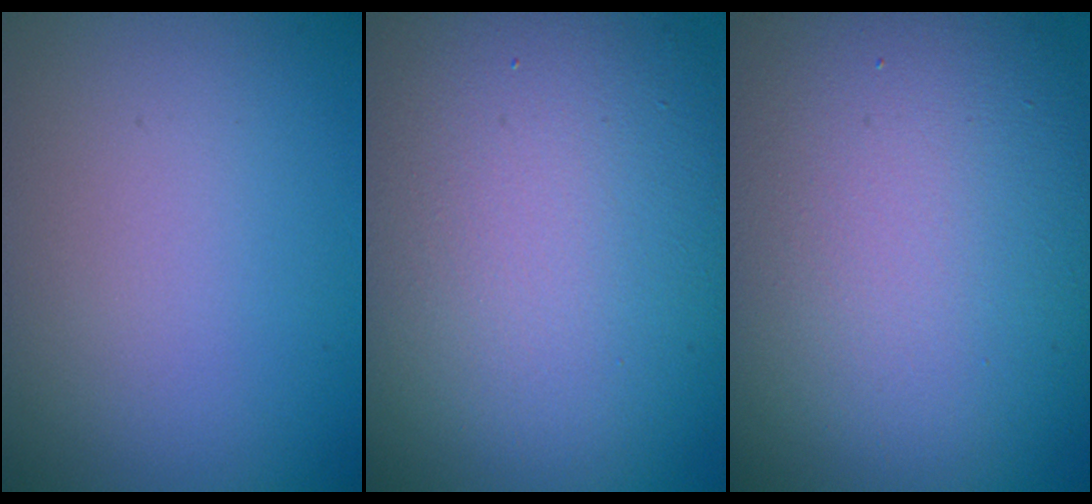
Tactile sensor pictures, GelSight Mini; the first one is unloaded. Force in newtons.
{"total": 15.2, "press": 15.2, "slide": 0.5}
{"total": 15.3, "press": 15.3, "slide": 1.0}